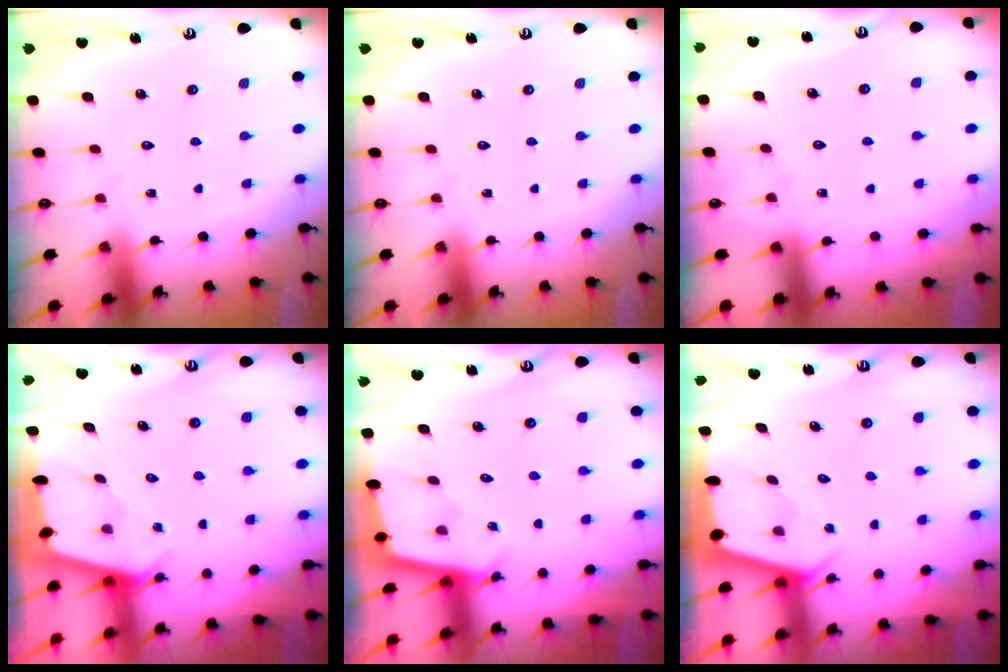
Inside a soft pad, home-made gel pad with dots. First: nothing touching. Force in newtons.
{"total": 0.0}
{"total": 3.7, "press": 3.7, "slide": 0.6}
{"total": 2.5, "press": 2.5, "slide": 0.2}
{"total": 2.3, "press": 2.3, "slide": 0.2}
{"total": 2.4, "press": 2.4, "slide": 0.3}